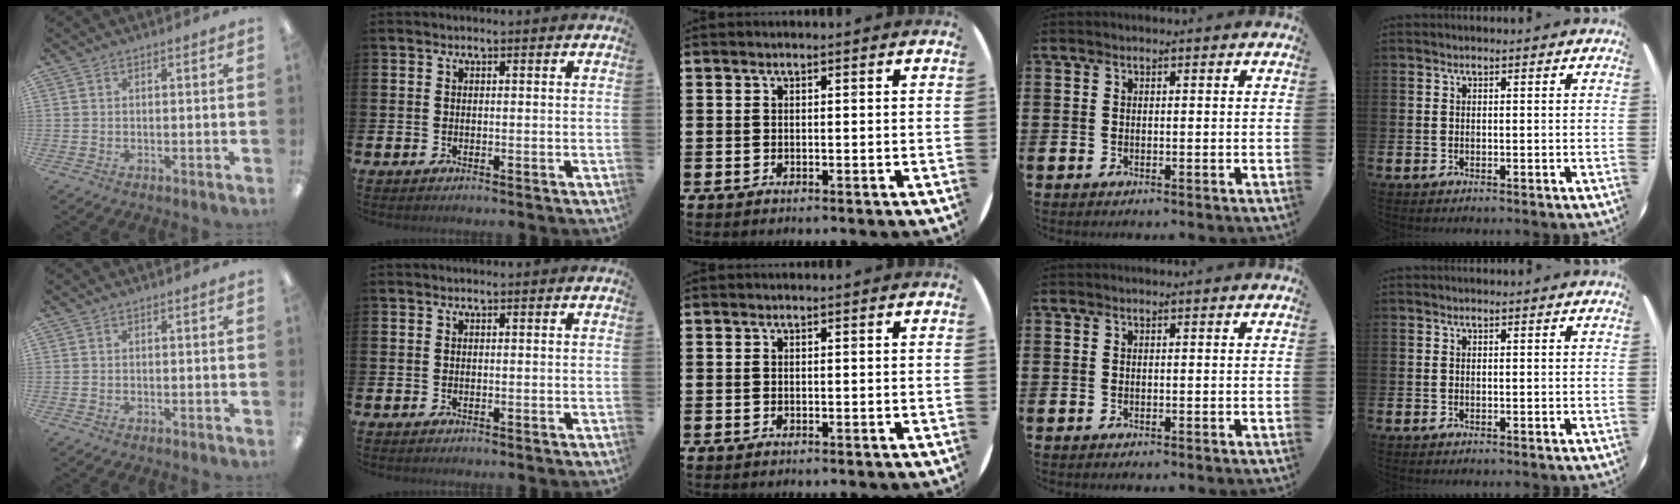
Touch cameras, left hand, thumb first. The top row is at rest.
{}